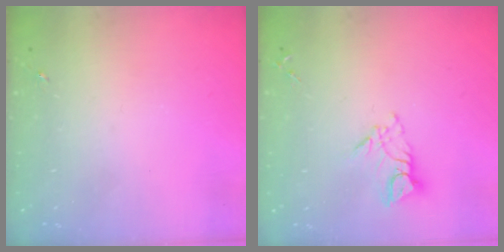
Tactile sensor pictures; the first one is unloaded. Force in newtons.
{"total": 8.4, "press": 8.4, "slide": 0.9}